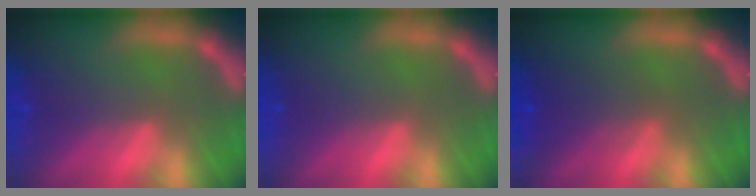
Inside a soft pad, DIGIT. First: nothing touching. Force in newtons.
{"total": 0.0}
{"total": 3.1}